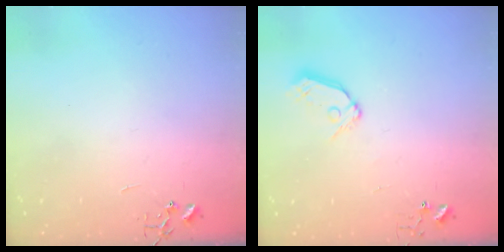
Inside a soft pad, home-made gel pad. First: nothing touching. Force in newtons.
{"total": 8.4, "press": 8.4, "slide": 0.8}